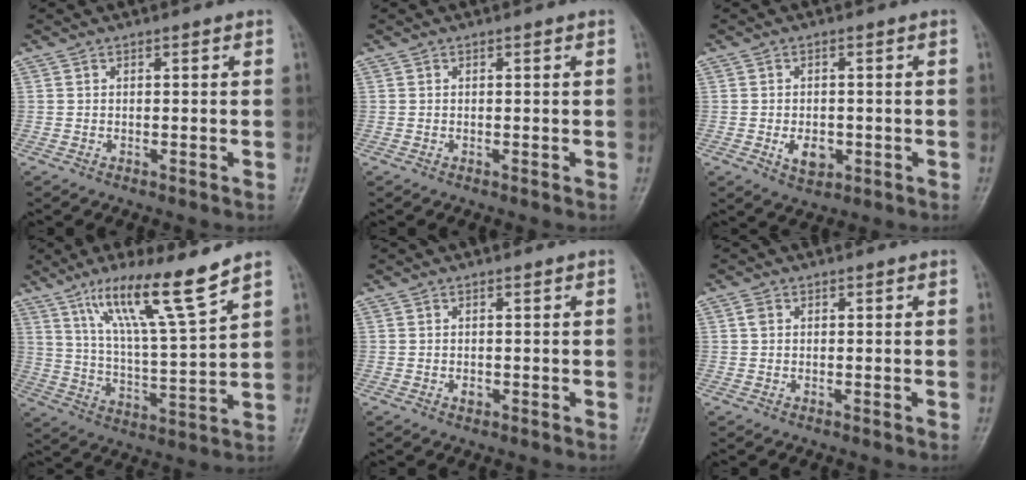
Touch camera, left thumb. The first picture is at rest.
{"total": 0.0}
{"total": 4.5, "force": [-1.1, 3.1, 3.1], "torque": [-0.039, -0.001, -0.011]}
{"total": 14.4, "force": [9.7, 0.7, 10.5], "torque": [-0.182, -0.057, 0.179]}
{"total": 1.0, "force": [-0.1, 0.7, 0.6], "torque": [-0.006, -0.001, -0.001]}
{"total": 1.2, "force": [0.3, 0.9, 0.7], "torque": [-0.010, 0.003, 0.004]}